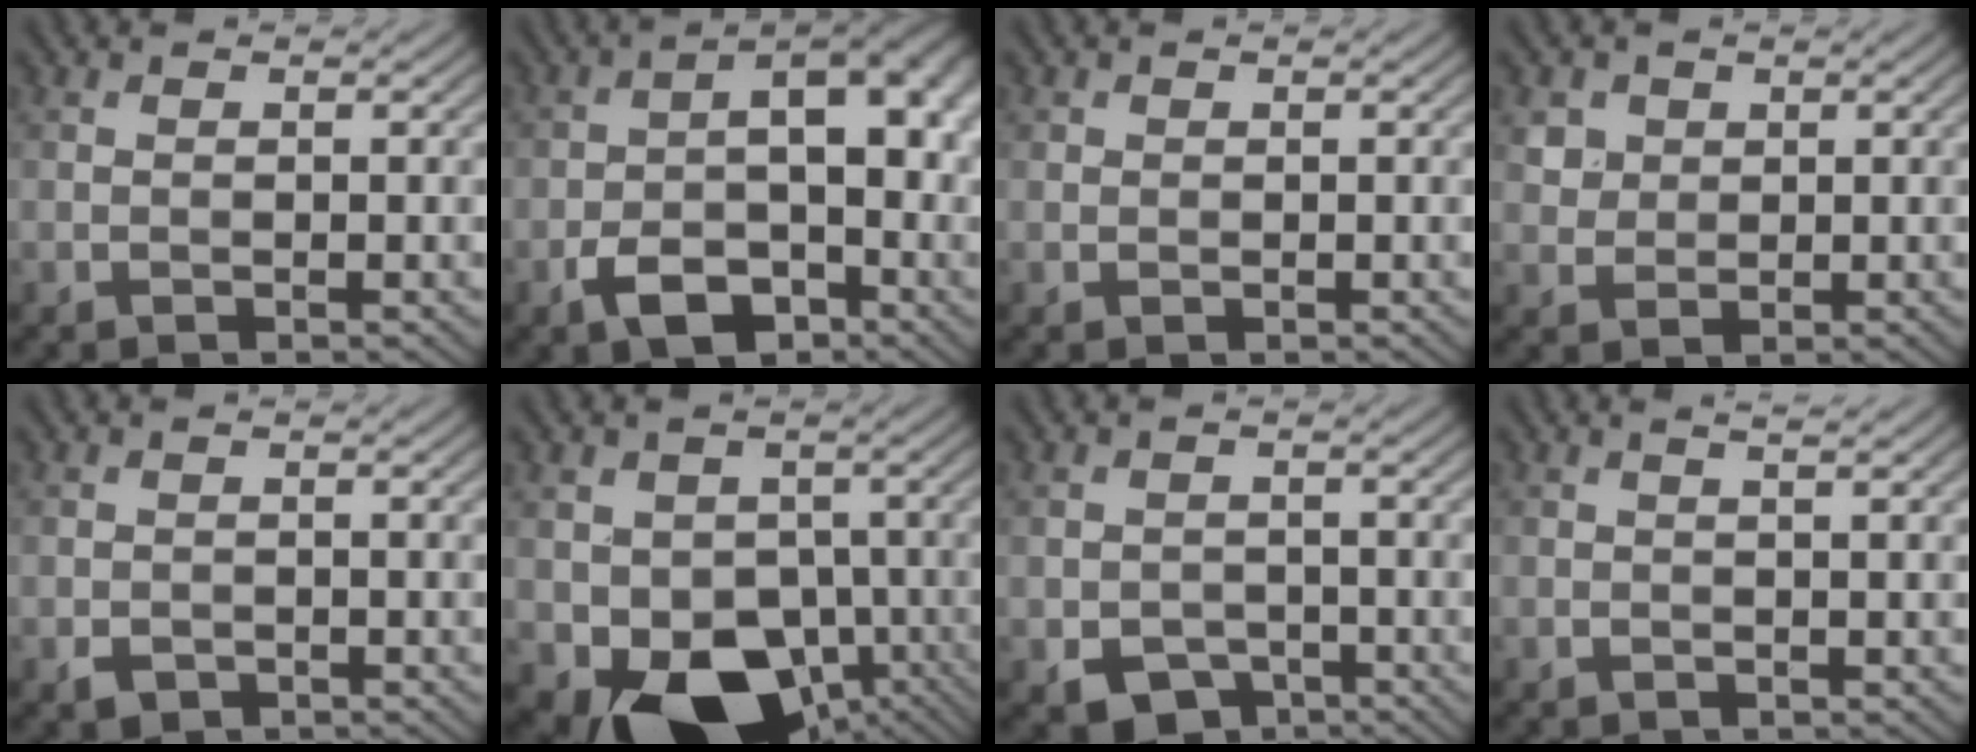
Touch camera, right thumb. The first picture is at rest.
{"total": 10.1, "force": [-3.2, 5.7, 7.6], "torque": [-0.109, -0.004, -0.059]}
{"total": 0.6, "force": [0.3, 0.5, 0.1], "torque": [0.000, -0.002, 0.005]}
{"total": 2.9, "force": [1.3, 2.4, 0.8], "torque": [-0.028, -0.011, 0.038]}
{"total": 1.4, "force": [-0.8, 1.0, 0.6], "torque": [-0.011, -0.005, -0.017]}
{"total": 13.4, "force": [-5.0, 9.8, 7.6], "torque": [-0.124, -0.041, -0.070]}
{"total": 4.0, "force": [-2.2, 2.9, 1.7], "torque": [-0.033, -0.011, -0.040]}
{"total": 1.2, "force": [0.5, 0.0, 1.1], "torque": [-0.020, 0.005, 0.000]}